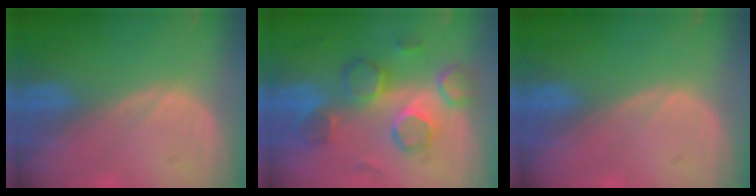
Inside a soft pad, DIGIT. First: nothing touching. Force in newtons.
{"total": 8.7, "press": 8.4, "slide": 2.3}
{"total": 0.0}